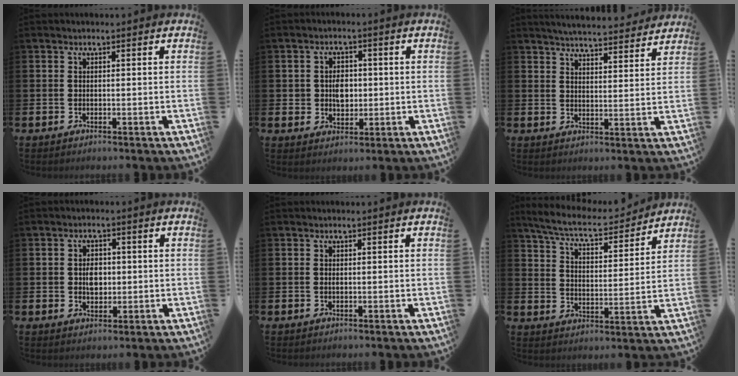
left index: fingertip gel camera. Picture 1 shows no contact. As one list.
[{"total": 3.7, "force": [0.3, 3.0, 2.2], "torque": [-0.019, 0.000, -0.005]}, {"total": 5.2, "force": [5.2, 0.3, 0.6], "torque": [-0.019, -0.035, 0.090]}, {"total": 3.1, "force": [0.2, 2.4, 2.0], "torque": [-0.019, 0.002, -0.004]}, {"total": 0.0}, {"total": 7.3, "force": [6.7, 1.2, 2.5], "torque": [-0.078, -0.046, 0.112]}]